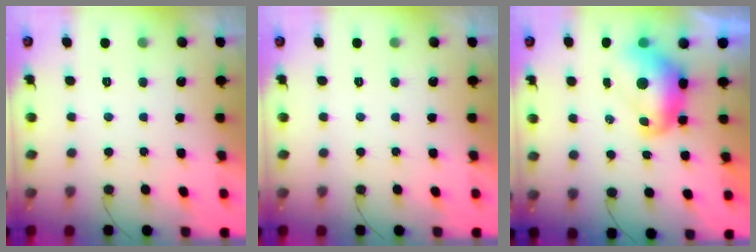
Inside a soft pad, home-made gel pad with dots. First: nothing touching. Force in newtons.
{"total": 0.0}
{"total": 9.2, "press": 9.2, "slide": 1.1}